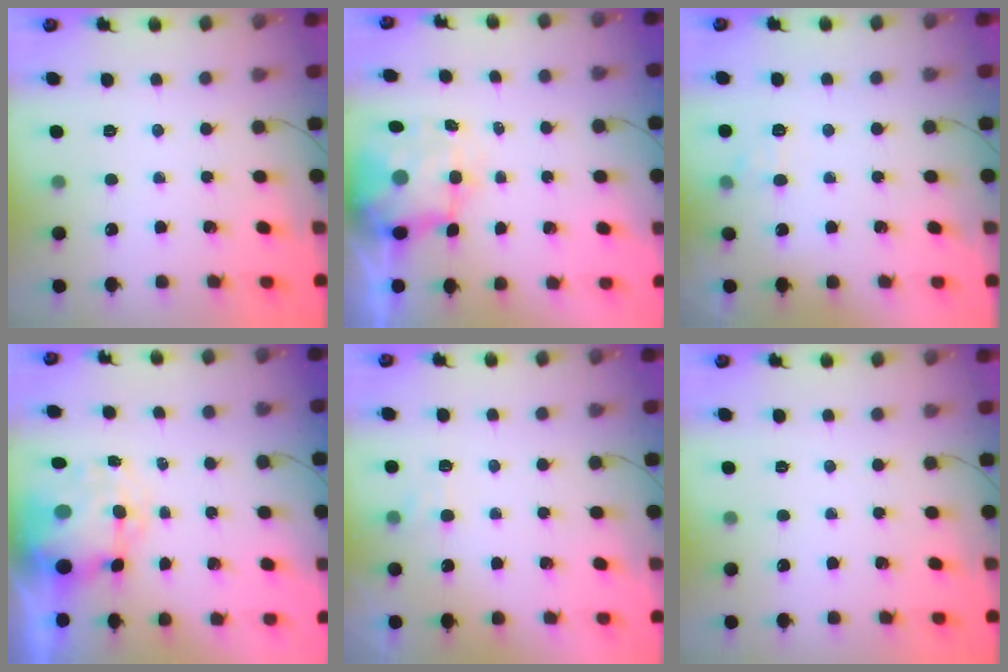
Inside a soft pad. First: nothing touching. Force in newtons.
{"total": 5.5, "press": 5.2, "slide": 1.9}
{"total": 7.0, "press": 6.8, "slide": 1.5}
{"total": 9.1, "press": 8.8, "slide": 2.1}
{"total": 4.3, "press": 4.1, "slide": 1.4}
{"total": 0.0}